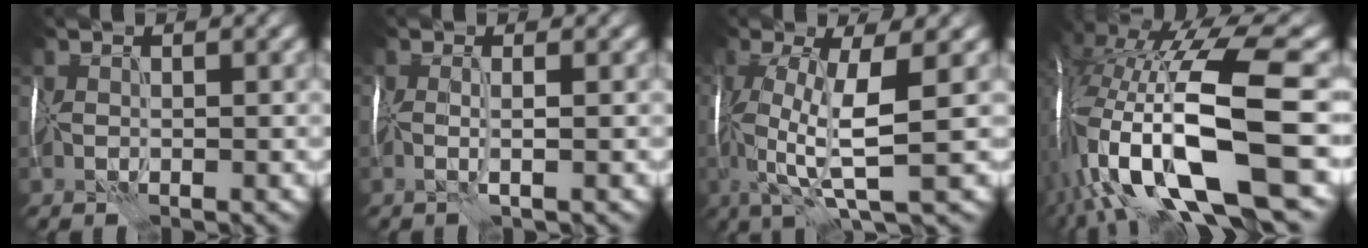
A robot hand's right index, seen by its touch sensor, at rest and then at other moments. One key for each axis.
{"total": 1.3, "fx": -0.1, "fy": 0.2, "fz": 1.3, "tx": -0.017, "ty": -0.001, "tz": -0.006}
{"total": 7.0, "fx": -0.2, "fy": 1.6, "fz": 6.8, "tx": -0.142, "ty": -0.001, "tz": -0.003}
{"total": 17.1, "fx": -4.0, "fy": 5.7, "fz": 15.7, "tx": -0.277, "ty": -0.011, "tz": -0.061}